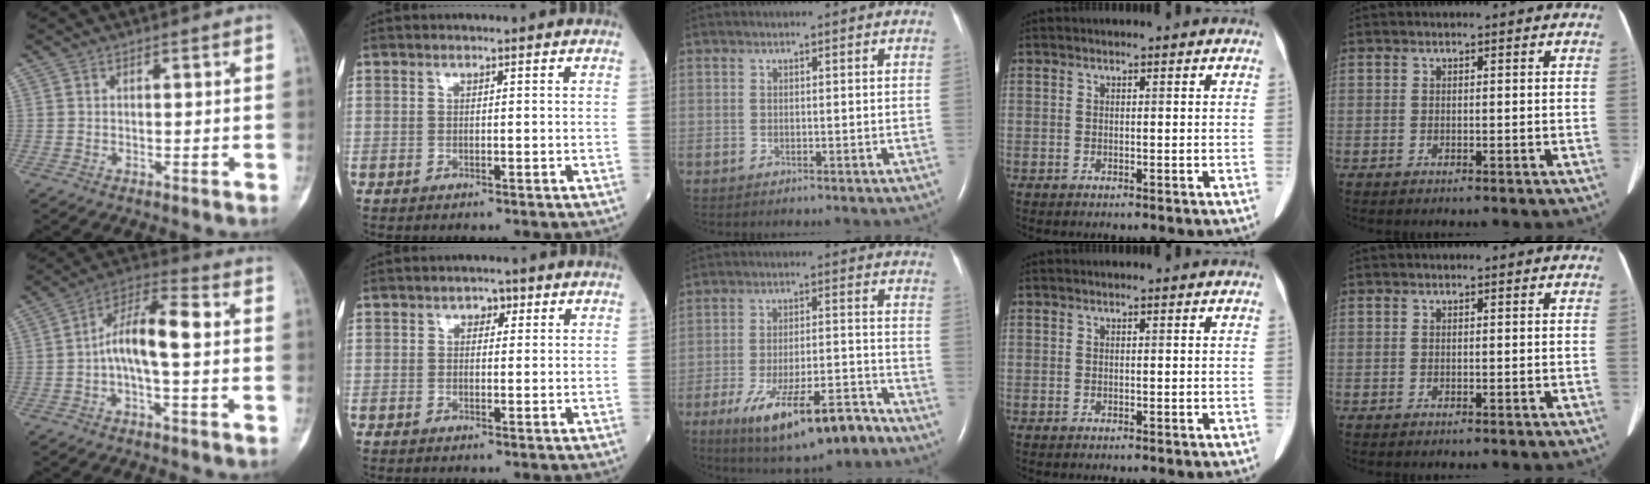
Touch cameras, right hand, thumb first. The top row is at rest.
{"thumb": {"total": 10.7, "force": [-0.4, 3.9, 10.0], "torque": [-0.182, 0.039, -0.013]}, "index": {"total": 1.8, "force": [0.8, 1.2, 1.1], "torque": [-0.011, 0.007, 0.008]}, "middle": {"total": 14.3, "force": [-9.1, 3.6, 10.4], "torque": [-0.163, -0.006, -0.141]}}